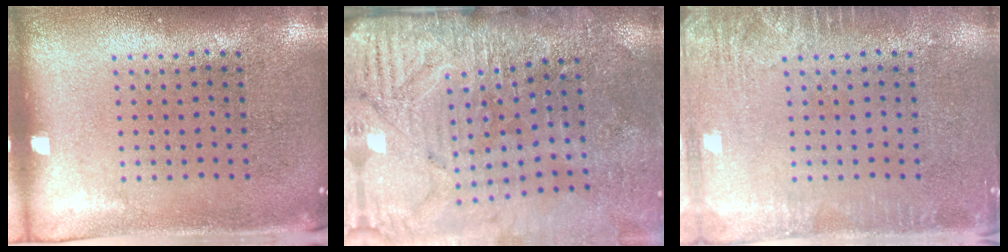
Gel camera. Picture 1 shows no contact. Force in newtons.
{"total": 3.6, "press": 3.4, "slide": 1.2}
{"total": 2.5, "press": 2.5, "slide": 0.4}